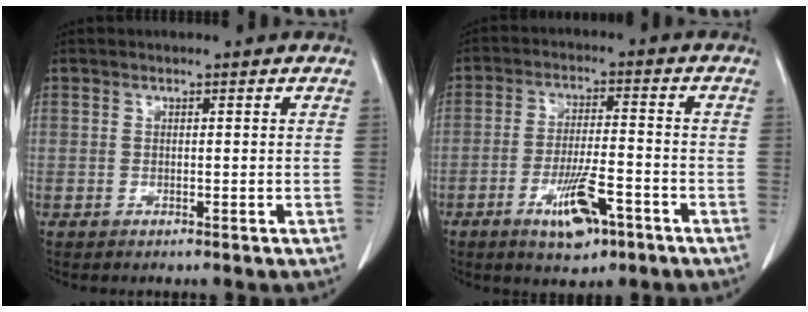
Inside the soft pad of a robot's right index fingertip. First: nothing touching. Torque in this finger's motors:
{"motor_torque": [0.00, -0.07, 0.12, 0.03]}